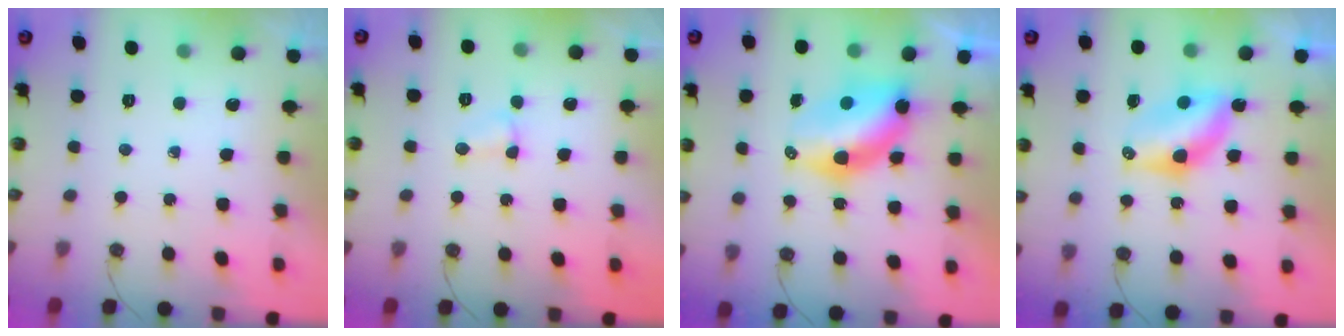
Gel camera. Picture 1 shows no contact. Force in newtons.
{"total": 2.8, "press": 2.8, "slide": 0.4}
{"total": 9.0, "press": 9.0, "slide": 0.5}
{"total": 7.2, "press": 7.2, "slide": 0.3}